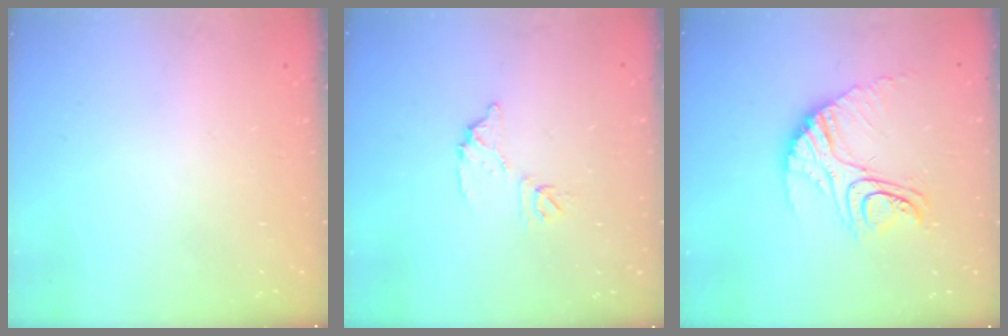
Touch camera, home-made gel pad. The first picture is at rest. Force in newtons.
{"total": 8.7, "press": 8.7, "slide": 0.5}
{"total": 14.6, "press": 14.5, "slide": 1.2}